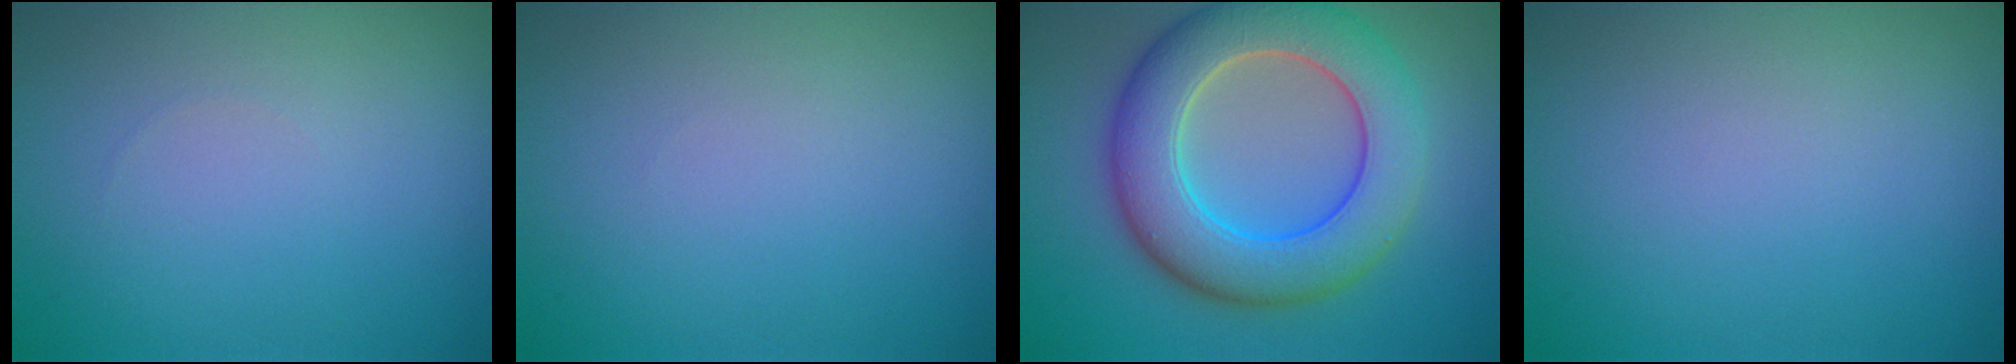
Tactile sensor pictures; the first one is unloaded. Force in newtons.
{"total": 0.0}
{"total": 9.0, "press": 9.0, "slide": 0.5}
{"total": 0.0}